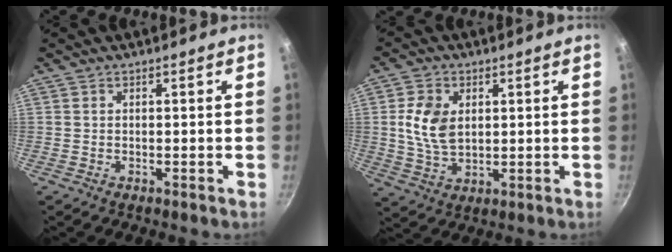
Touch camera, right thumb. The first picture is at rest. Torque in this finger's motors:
{"motor_torque": [-0.62, 1.02, 1.05, -0.07, 0.13]}